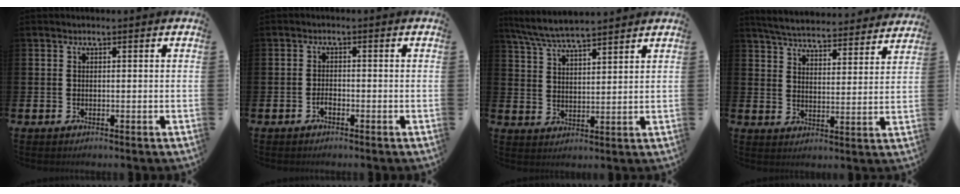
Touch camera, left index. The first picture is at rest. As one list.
[{"total": 1.2, "force": [-0.8, 0.5, 0.7], "torque": [-0.019, 0.000, -0.014]}, {"total": 6.3, "force": [6.0, 0.5, 1.9], "torque": [-0.060, -0.025, 0.109]}, {"total": 5.9, "force": [5.8, 0.7, 1.0], "torque": [-0.038, -0.044, 0.099]}]